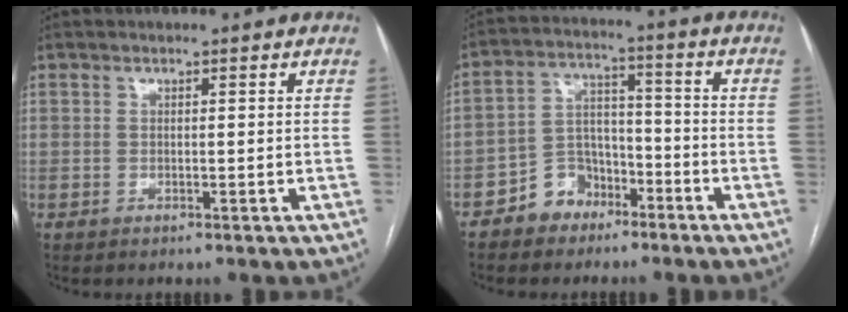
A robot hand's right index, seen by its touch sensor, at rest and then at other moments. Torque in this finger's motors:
{"motor_torque": [0.08, 0.03, -0.19, -0.06]}